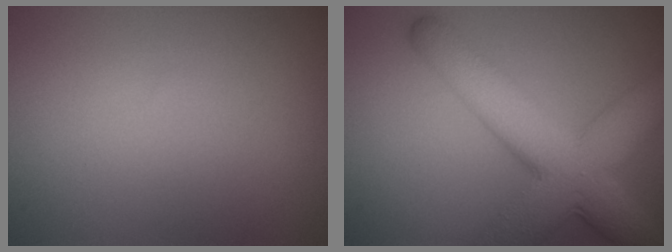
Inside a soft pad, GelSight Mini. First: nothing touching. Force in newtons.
{"total": 9.3, "press": 9.3, "slide": 0.2}